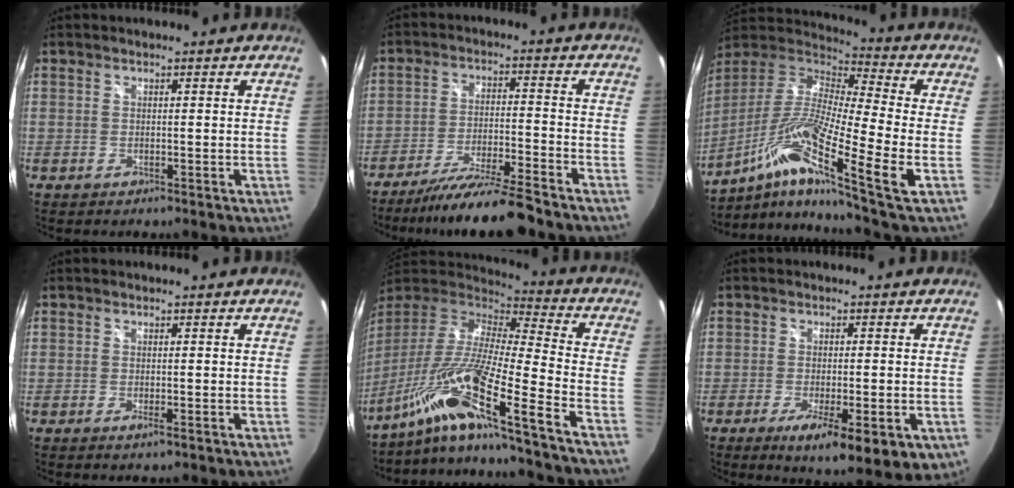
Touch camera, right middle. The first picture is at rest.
{"total": 11.7, "force": [-10.3, -0.4, 5.4], "torque": [-0.113, -0.015, -0.175]}
{"total": 19.7, "force": [-10.2, -0.4, 16.8], "torque": [-0.287, -0.049, -0.197]}
{"total": 1.2, "force": [-0.6, 0.0, 1.0], "torque": [-0.017, -0.004, -0.011]}
{"total": 22.6, "force": [-15.4, -0.9, 16.5], "torque": [-0.268, -0.061, -0.282]}
{"total": 10.9, "force": [-4.7, 2.8, 9.5], "torque": [-0.155, -0.037, -0.068]}